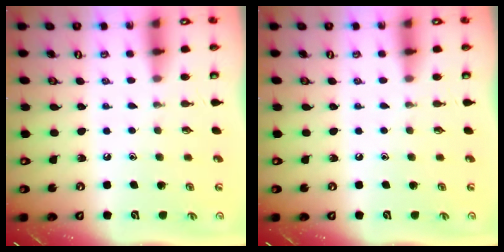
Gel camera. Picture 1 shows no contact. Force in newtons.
{"total": 0.0}